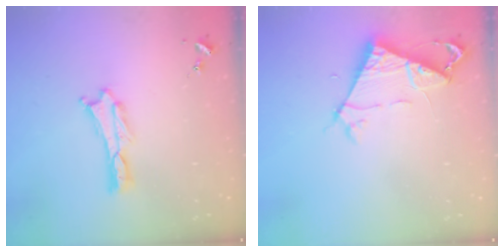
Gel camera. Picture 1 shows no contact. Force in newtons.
{"total": 6.9, "press": 6.8, "slide": 0.7}